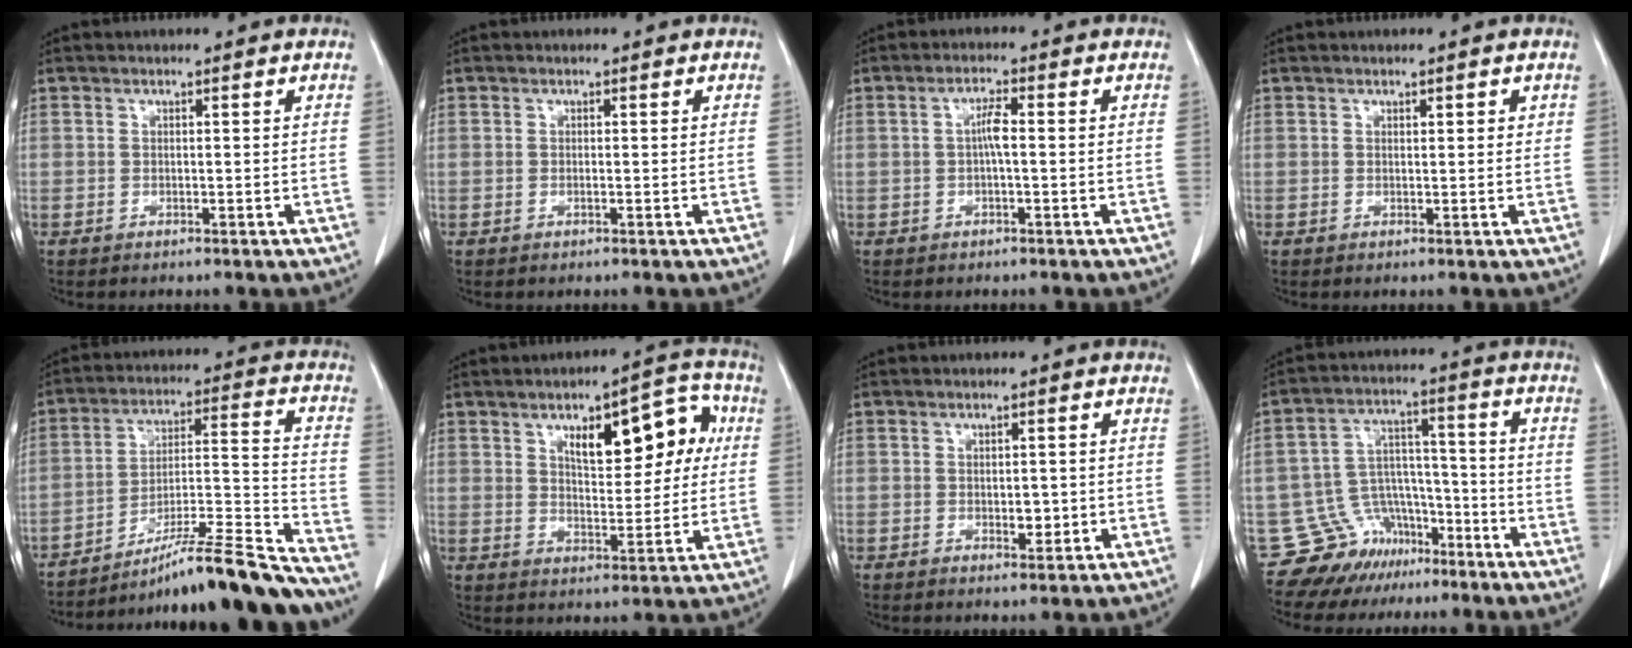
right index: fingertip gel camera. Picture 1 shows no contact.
{"total": 0.0}
{"total": 2.7, "force": [-0.1, 0.3, 2.7], "torque": [-0.051, 0.004, -0.001]}
{"total": 1.2, "force": [0.6, 0.5, 0.9], "torque": [-0.011, 0.002, 0.008]}
{"total": 20.7, "force": [-18.6, 0.0, 9.2], "torque": [-0.120, 0.009, -0.294]}
{"total": 11.9, "force": [3.9, 4.8, 10.2], "torque": [-0.133, 0.028, 0.058]}
{"total": 2.3, "force": [-0.3, 1.2, 2.0], "torque": [-0.029, -0.002, 0.001]}
{"total": 10.6, "force": [-8.0, 6.7, 1.5], "torque": [-0.023, 0.056, -0.127]}